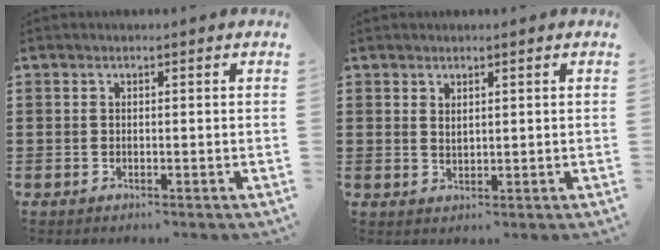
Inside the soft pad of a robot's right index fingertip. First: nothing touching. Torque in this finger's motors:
{"motor_torque": [-0.63, 0.66, 0.00, 0.00]}